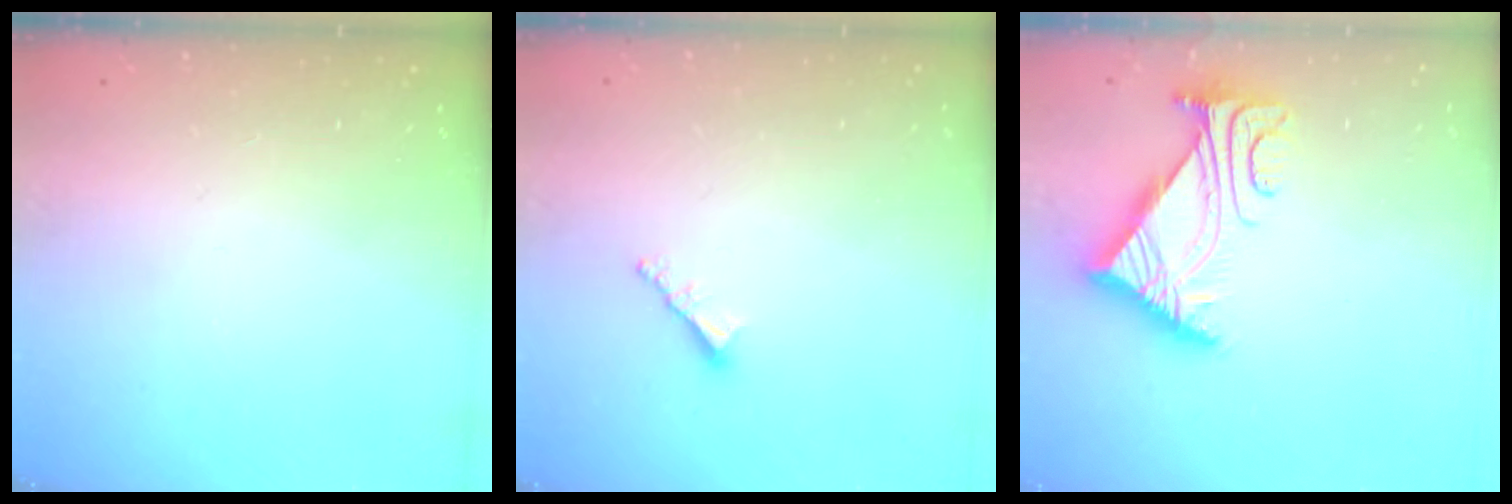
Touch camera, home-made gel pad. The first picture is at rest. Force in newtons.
{"total": 2.3, "press": 2.3, "slide": 0.1}
{"total": 5.3, "press": 5.3, "slide": 0.5}